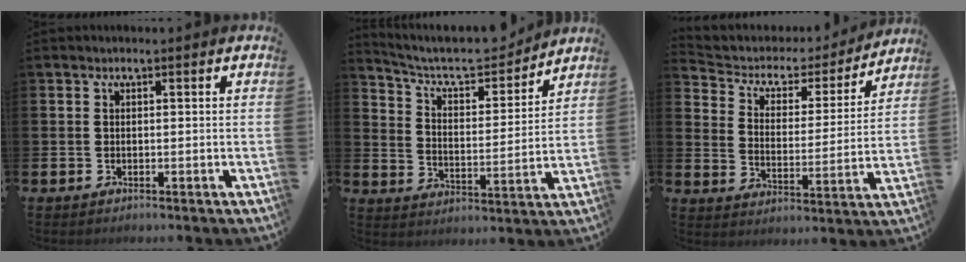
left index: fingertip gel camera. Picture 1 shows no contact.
{"total": 8.1, "force": [7.4, 2.1, 2.7], "torque": [-0.084, -0.052, 0.125]}
{"total": 5.0, "force": [4.1, 2.5, 1.2], "torque": [-0.056, -0.032, 0.062]}